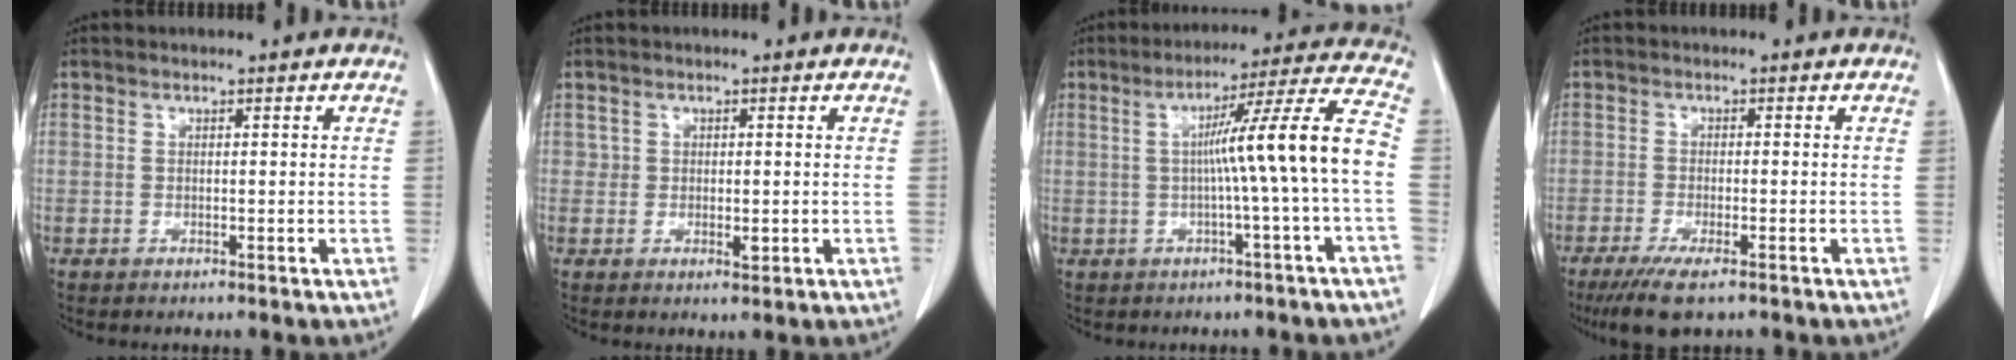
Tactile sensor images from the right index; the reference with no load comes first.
{"total": 1.6, "force": [-0.1, 1.2, 1.2], "torque": [-0.014, -0.002, -0.001]}
{"total": 11.8, "force": [-1.0, -2.0, 11.6], "torque": [-0.168, 0.019, -0.014]}
{"total": 6.5, "force": [-4.5, 1.0, 4.5], "torque": [-0.081, -0.019, -0.068]}